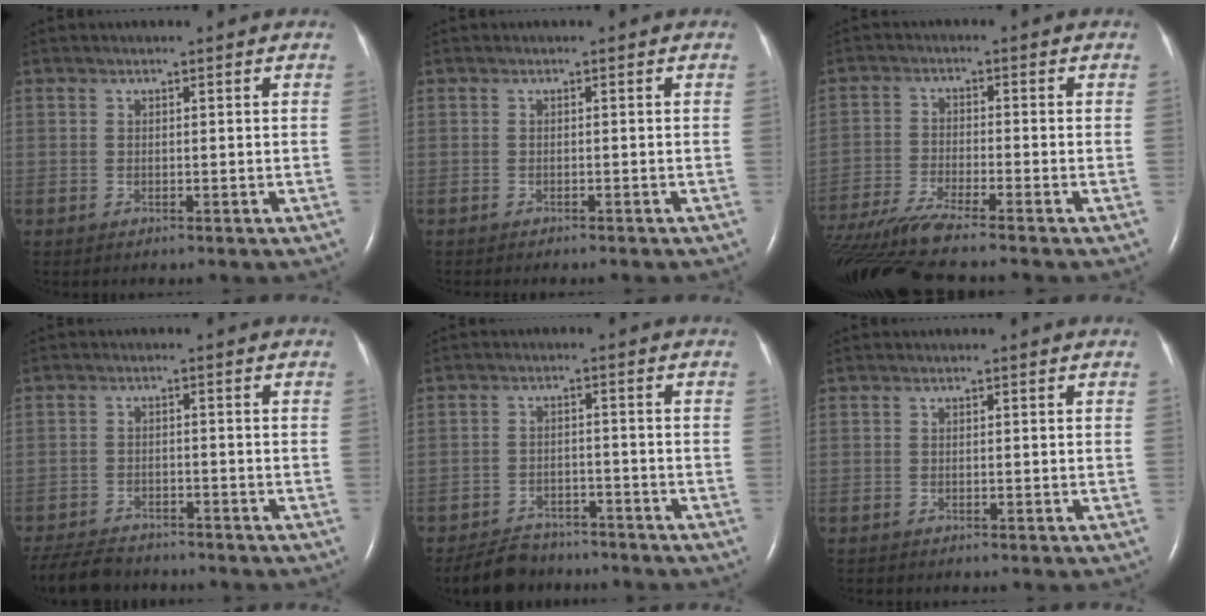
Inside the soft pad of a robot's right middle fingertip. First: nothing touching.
{"total": 3.0, "force": [-2.7, 0.3, 1.4], "torque": [-0.019, -0.003, -0.030]}
{"total": 10.8, "force": [-9.5, -1.2, 5.0], "torque": [-0.093, -0.026, -0.168]}
{"total": 8.3, "force": [-7.6, 2.3, 2.5], "torque": [-0.047, -0.014, -0.121]}
{"total": 6.7, "force": [-6.0, 2.8, 1.3], "torque": [-0.029, -0.007, -0.097]}
{"total": 0.0}